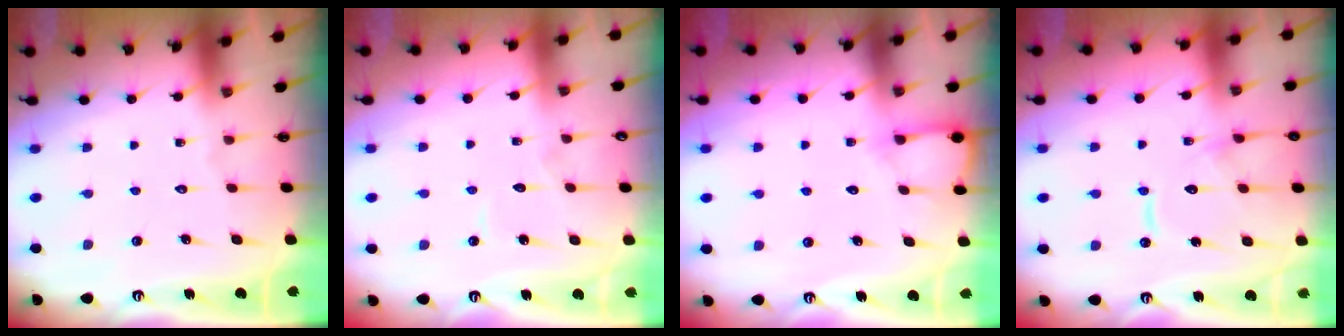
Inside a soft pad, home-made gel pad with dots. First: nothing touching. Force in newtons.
{"total": 3.7, "press": 3.7, "slide": 0.2}
{"total": 5.3, "press": 5.2, "slide": 0.6}
{"total": 12.5, "press": 12.4, "slide": 1.3}